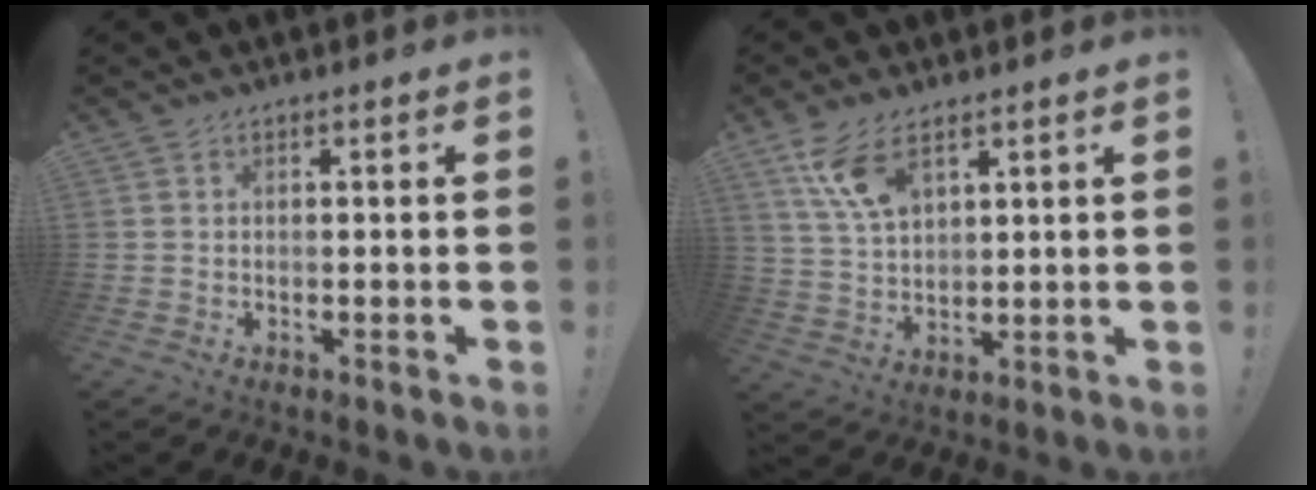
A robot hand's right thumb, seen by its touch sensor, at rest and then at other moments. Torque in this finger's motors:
{"motor_torque": [0.25, -0.08, 0.59, 0.35, 0.11]}